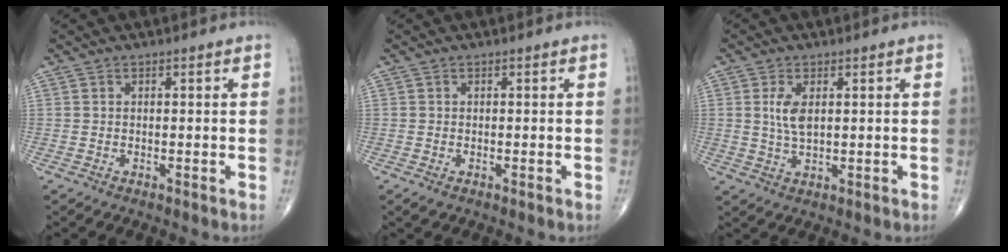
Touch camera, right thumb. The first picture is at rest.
{"total": 0.8, "force": [-0.4, 0.4, 0.6], "torque": [-0.013, -0.003, -0.006]}
{"total": 4.2, "force": [1.0, 1.9, 3.7], "torque": [-0.076, -0.006, 0.023]}